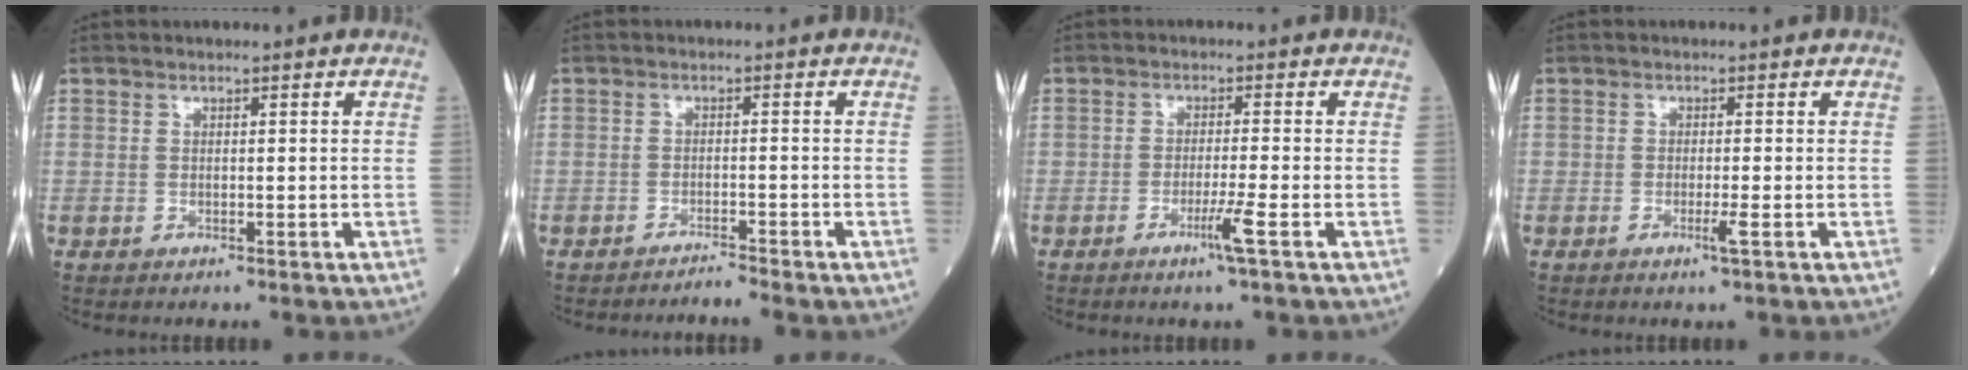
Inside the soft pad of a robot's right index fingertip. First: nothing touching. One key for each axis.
{"total": 2.1, "fx": -2.0, "fy": -0.5, "fz": 0.2, "tx": -0.002, "ty": -0.004, "tz": -0.034}
{"total": 3.5, "fx": -1.8, "fy": -0.7, "fz": 2.9, "tx": -0.055, "ty": -0.008, "tz": -0.036}
{"total": 1.8, "fx": -0.8, "fy": -0.2, "fz": 1.6, "tx": -0.030, "ty": -0.004, "tz": -0.016}